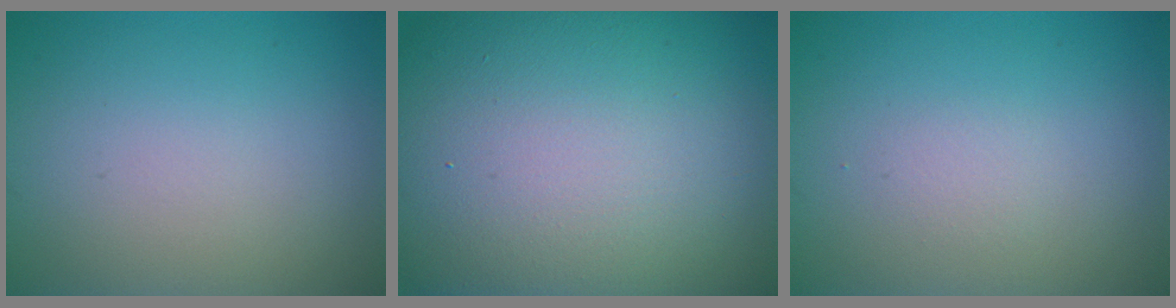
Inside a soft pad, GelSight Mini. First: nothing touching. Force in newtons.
{"total": 23.0, "press": 22.9, "slide": 1.0}
{"total": 0.7, "press": 0.7, "slide": 0.0}